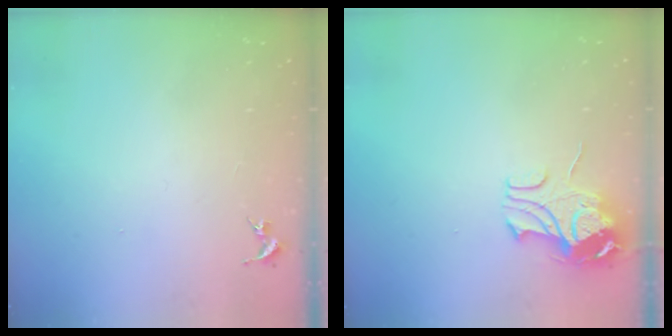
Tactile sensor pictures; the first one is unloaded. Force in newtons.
{"total": 9.6, "press": 9.5, "slide": 1.1}